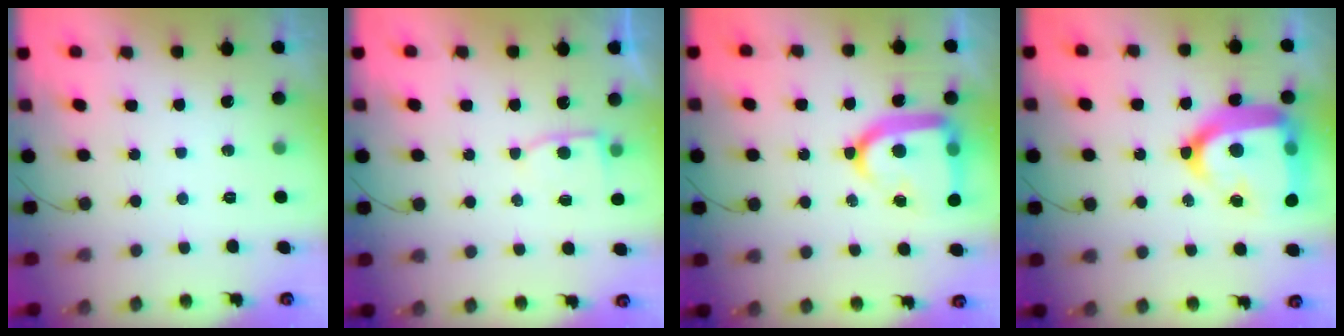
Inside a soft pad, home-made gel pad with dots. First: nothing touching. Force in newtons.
{"total": 4.5, "press": 4.4, "slide": 0.3}
{"total": 18.4, "press": 18.4, "slide": 1.7}
{"total": 26.9, "press": 26.7, "slide": 2.5}